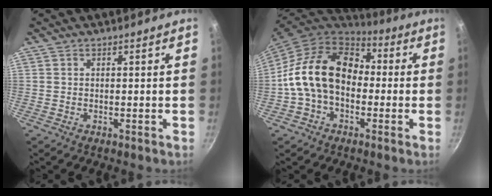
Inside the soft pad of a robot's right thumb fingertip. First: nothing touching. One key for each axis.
{"total": 16.9, "fx": -0.4, "fy": 12.3, "fz": 11.6, "tx": -0.175, "ty": 0.043, "tz": -0.022}